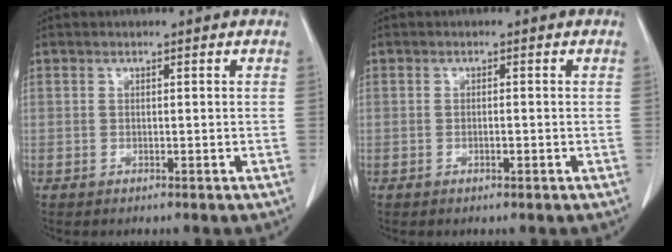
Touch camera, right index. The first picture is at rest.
{"total": 0.9, "force": [-0.4, 0.2, 0.8], "torque": [-0.018, -0.001, -0.006]}